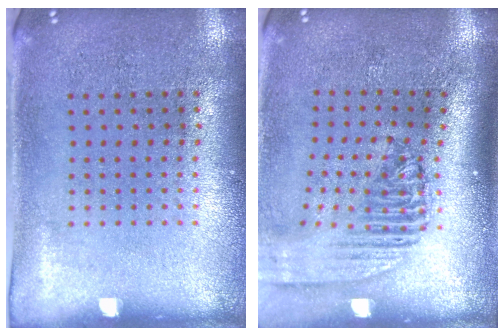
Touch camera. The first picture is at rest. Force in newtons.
{"total": 2.3, "press": 1.7, "slide": 1.5}